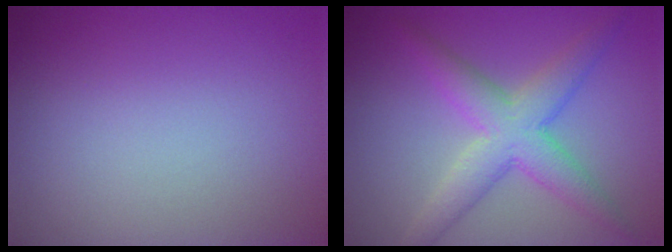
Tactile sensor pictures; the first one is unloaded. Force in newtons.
{"total": 5.0, "press": 5.0, "slide": 0.1}